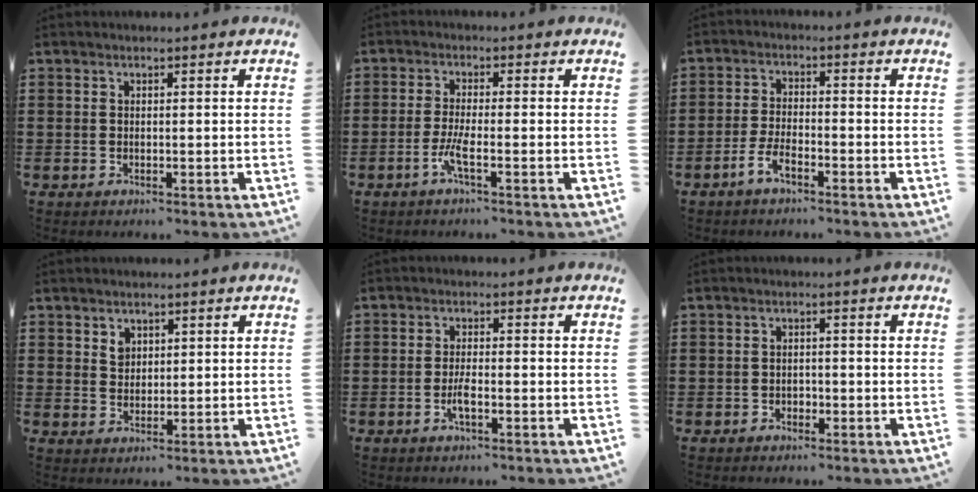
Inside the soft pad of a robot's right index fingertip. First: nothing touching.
{"total": 3.7, "force": [-1.8, 0.1, 3.2], "torque": [-0.081, -0.014, -0.042]}
{"total": 3.7, "force": [-2.7, 0.9, 2.3], "torque": [-0.054, 0.002, -0.057]}
{"total": 2.1, "force": [1.4, 1.5, 0.5], "torque": [-0.006, 0.000, 0.025]}
{"total": 2.7, "force": [-1.1, 0.5, 2.4], "torque": [-0.050, -0.002, -0.021]}
{"total": 1.1, "force": [-0.8, 0.7, 0.2], "torque": [-0.006, -0.001, -0.018]}